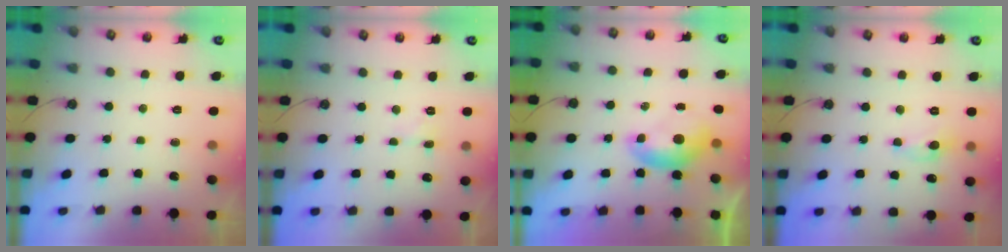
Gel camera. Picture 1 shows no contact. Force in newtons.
{"total": 0.0}
{"total": 0.0}
{"total": 0.0}